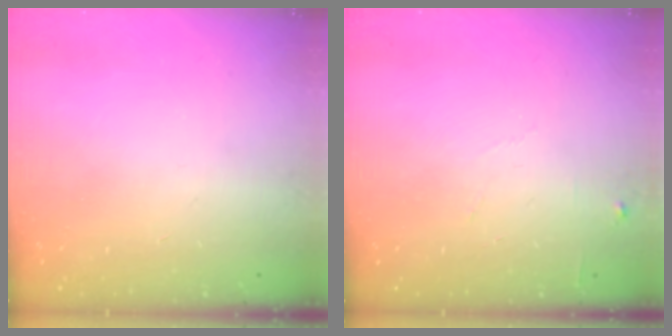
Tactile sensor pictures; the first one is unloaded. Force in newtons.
{"total": 4.6, "press": 4.6, "slide": 0.6}